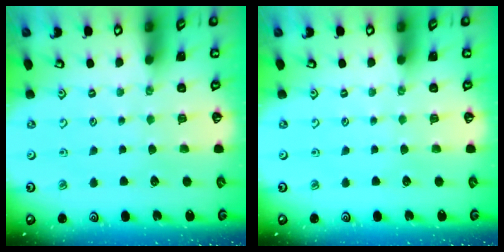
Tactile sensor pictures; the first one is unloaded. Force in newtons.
{"total": 0.0}